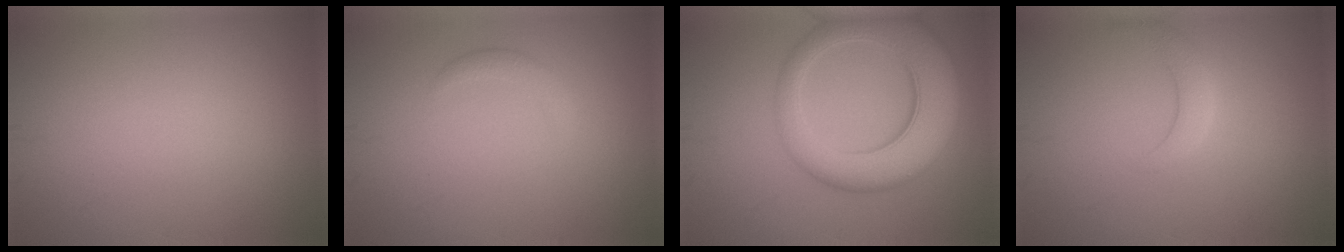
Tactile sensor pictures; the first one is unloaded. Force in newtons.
{"total": 1.2, "press": 1.2, "slide": 0.1}
{"total": 8.6, "press": 8.6, "slide": 0.6}
{"total": 2.3, "press": 2.2, "slide": 0.1}